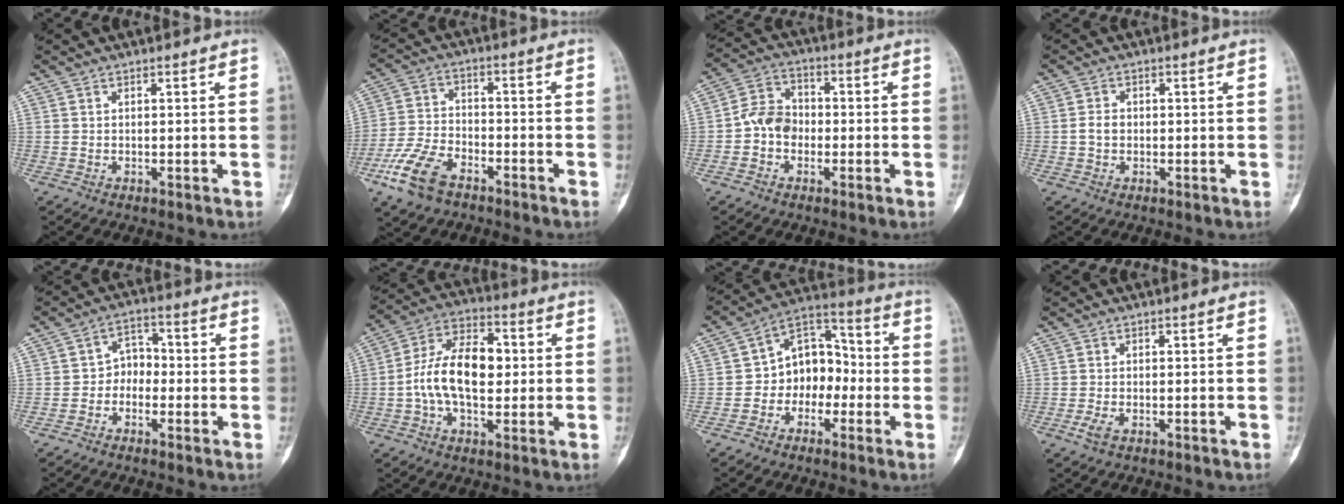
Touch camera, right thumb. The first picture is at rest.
{"total": 10.8, "force": [-6.5, 5.5, 6.5], "torque": [-0.138, 0.023, -0.129]}
{"total": 7.3, "force": [-1.6, 5.8, 4.1], "torque": [-0.053, 0.028, -0.045]}
{"total": 2.3, "force": [-0.3, 1.9, 1.4], "torque": [-0.022, 0.008, -0.008]}
{"total": 4.7, "force": [-1.5, 3.8, 2.4], "torque": [-0.008, 0.025, -0.042]}
{"total": 14.5, "force": [-0.2, 8.4, 11.7], "torque": [-0.198, 0.032, -0.011]}
{"total": 10.9, "force": [-2.2, 8.2, 6.8], "torque": [-0.060, 0.045, -0.054]}
{"total": 2.3, "force": [-1.2, 0.9, 1.7], "torque": [-0.045, 0.004, -0.023]}